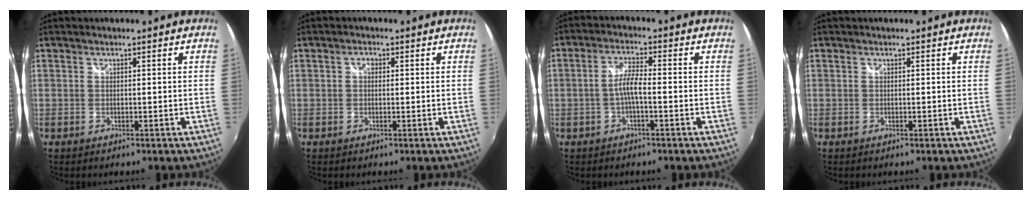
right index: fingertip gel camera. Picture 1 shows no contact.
{"total": 1.3, "force": [0.1, 1.0, 0.8], "torque": [-0.013, 0.005, -0.002]}
{"total": 3.9, "force": [-1.3, 0.6, 3.7], "torque": [-0.076, 0.008, -0.026]}
{"total": 0.0}